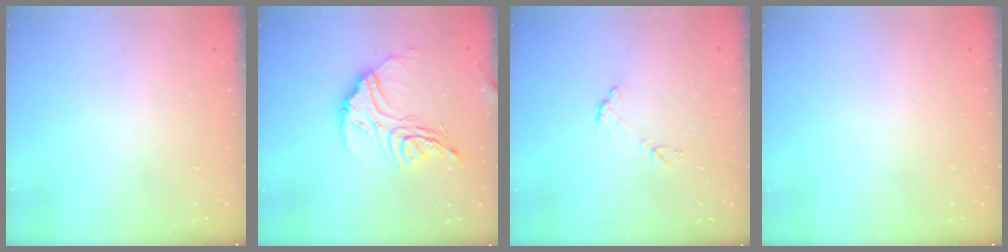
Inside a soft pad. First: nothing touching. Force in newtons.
{"total": 16.5, "press": 16.5, "slide": 1.2}
{"total": 6.8, "press": 6.8, "slide": 0.4}
{"total": 0.0}